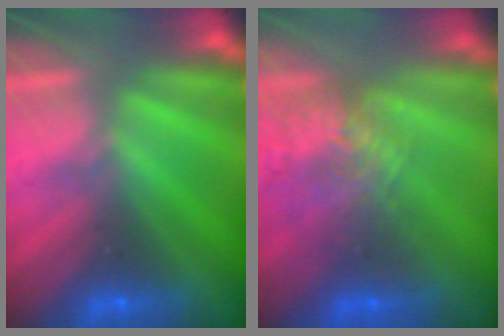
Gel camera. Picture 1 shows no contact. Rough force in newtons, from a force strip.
{"total": 6.9}